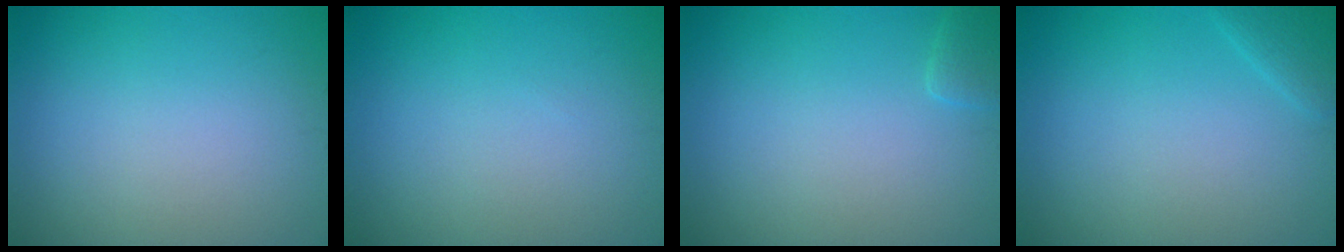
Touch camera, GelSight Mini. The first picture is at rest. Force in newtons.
{"total": 0.0}
{"total": 1.3, "press": 1.3, "slide": 0.1}
{"total": 1.3, "press": 1.3, "slide": 0.1}